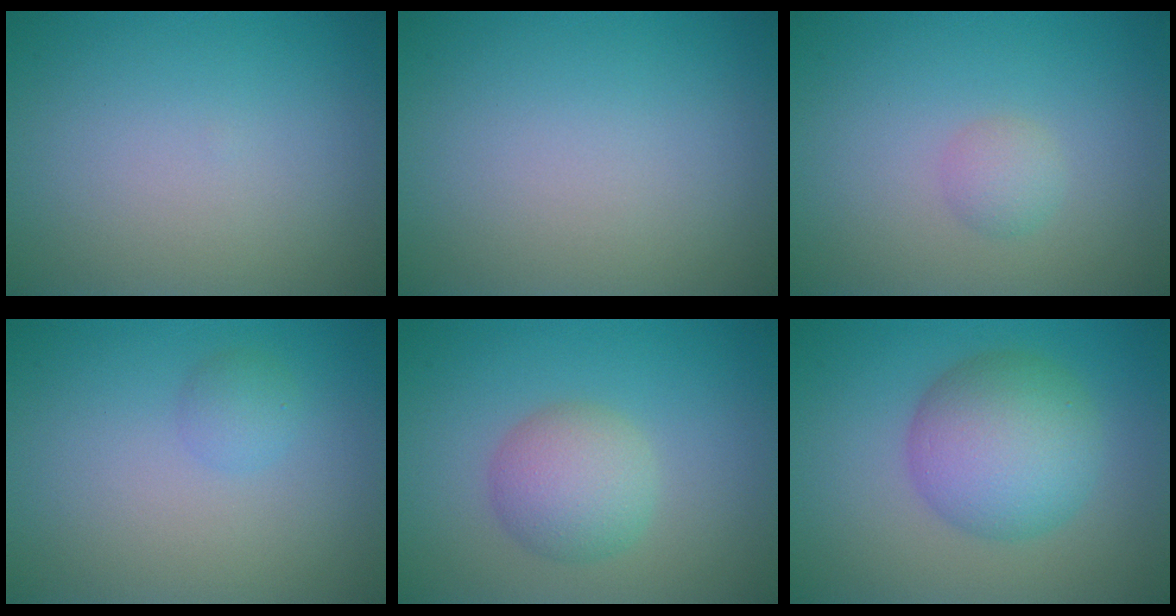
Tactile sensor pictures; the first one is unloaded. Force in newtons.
{"total": 0.0}
{"total": 1.4, "press": 1.4, "slide": 0.1}
{"total": 1.2, "press": 1.2, "slide": 0.1}
{"total": 3.9, "press": 3.9, "slide": 0.1}
{"total": 6.9, "press": 6.9, "slide": 0.1}